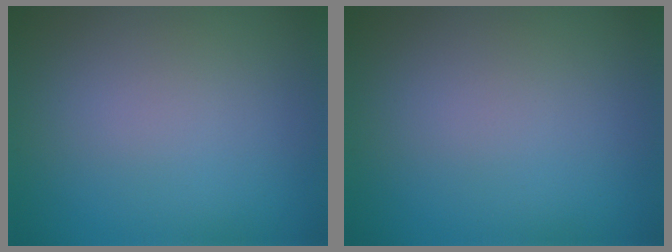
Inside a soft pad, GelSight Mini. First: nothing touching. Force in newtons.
{"total": 0.0}